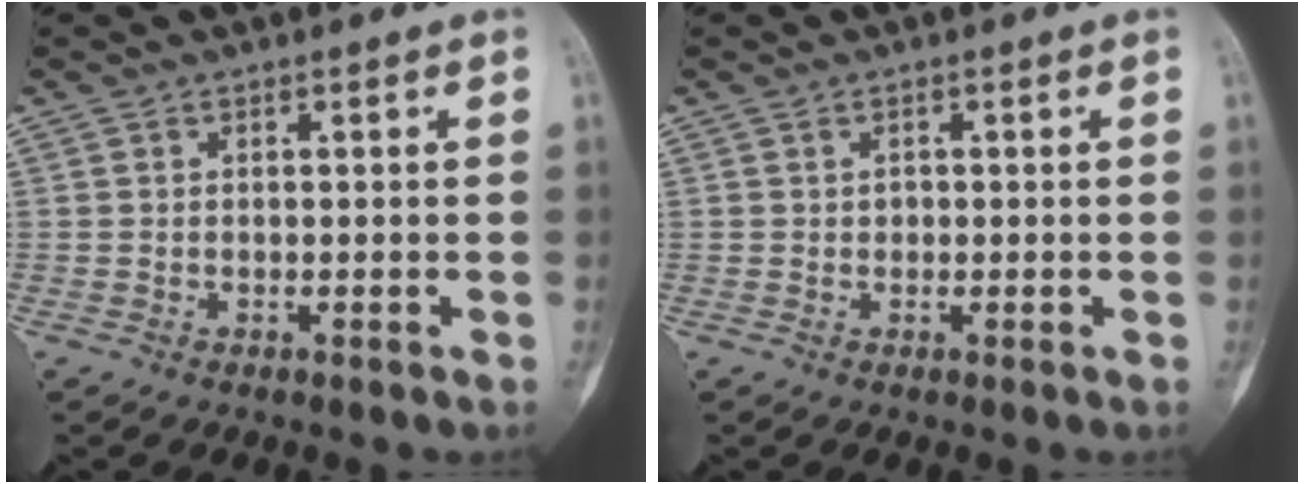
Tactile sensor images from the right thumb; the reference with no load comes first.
{"total": 0.6, "force": [0.0, 0.6, 0.2], "torque": [0.003, 0.002, 0.000]}